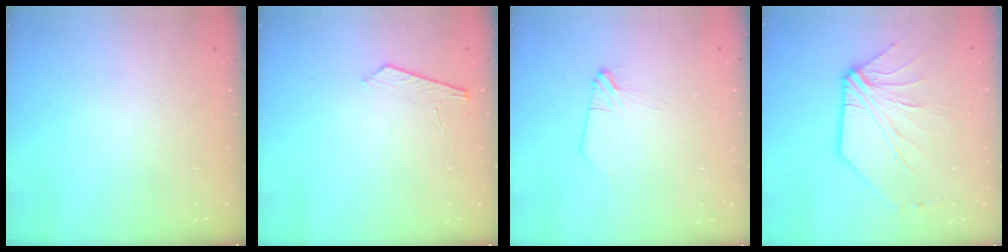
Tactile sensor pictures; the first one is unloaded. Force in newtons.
{"total": 4.8, "press": 4.8, "slide": 0.5}
{"total": 2.0, "press": 2.0, "slide": 0.4}
{"total": 7.8, "press": 7.7, "slide": 1.3}